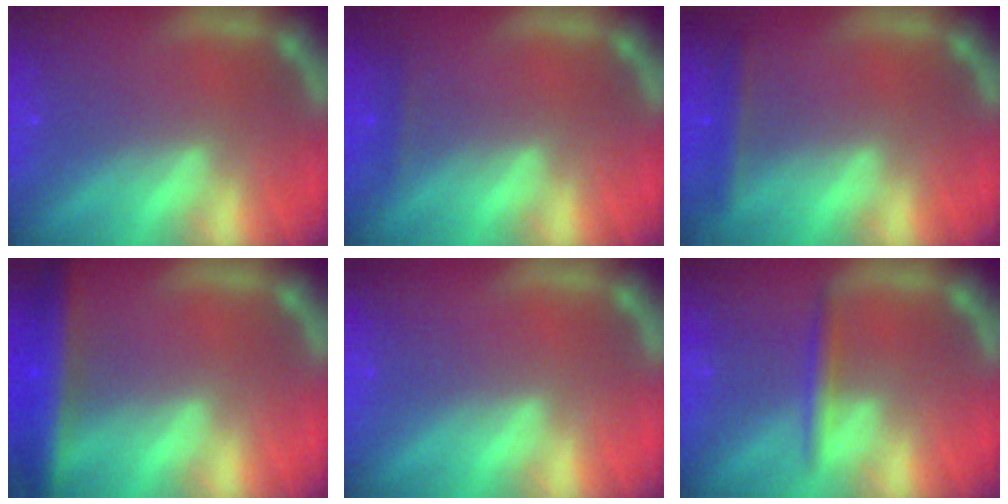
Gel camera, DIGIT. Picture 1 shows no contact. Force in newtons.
{"total": 0.9}
{"total": 1.9}
{"total": 6.0}
{"total": 0.0}
{"total": 1.9}